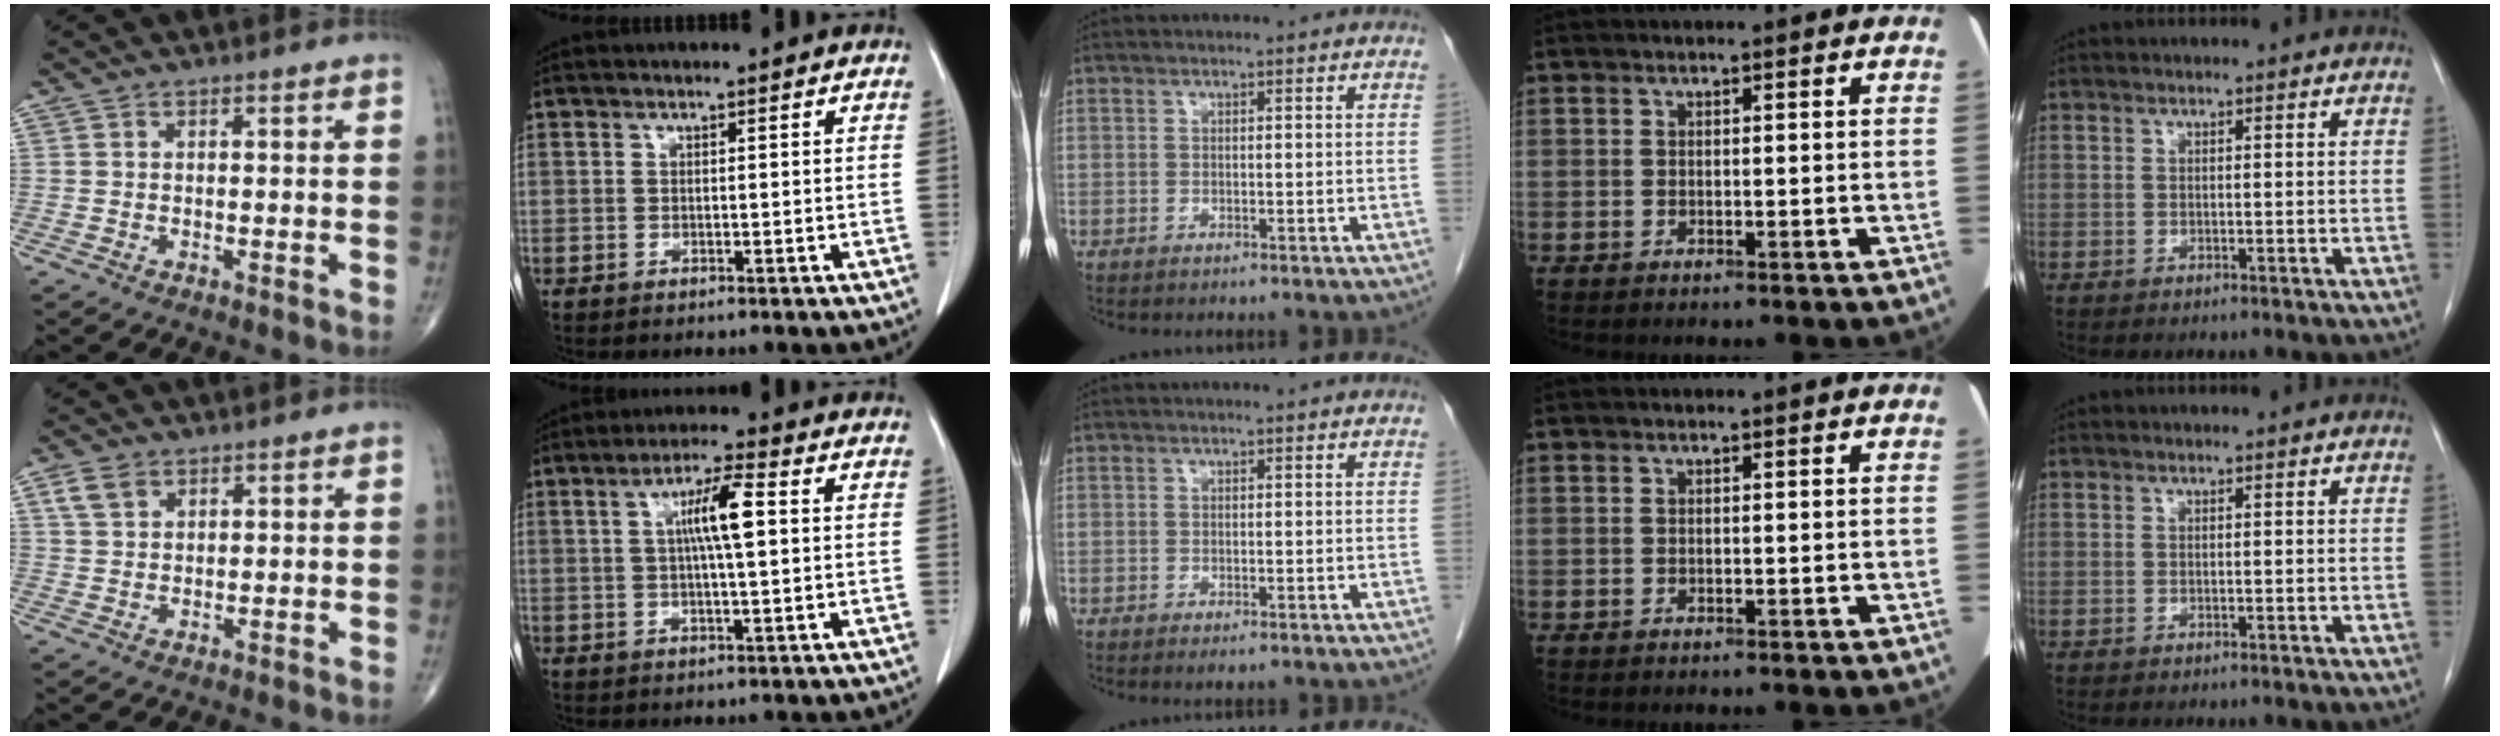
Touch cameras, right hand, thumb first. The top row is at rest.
{"thumb": {"total": 3.9, "force": [2.1, 2.6, 2.1], "torque": [-0.038, 0.001, 0.045]}, "index": {"total": 6.8, "force": [1.2, 0.5, 6.6], "torque": [-0.120, 0.008, 0.018]}, "middle": {"total": 1.0, "force": [-0.6, 0.3, 0.7], "torque": [-0.011, -0.004, -0.004]}}